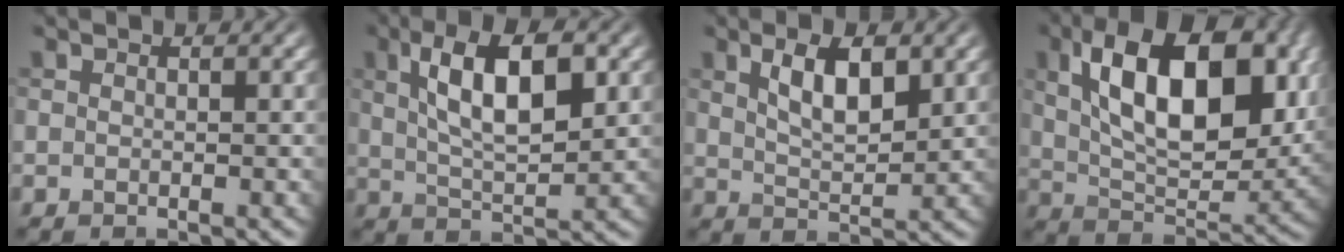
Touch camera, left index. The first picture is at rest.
{"total": 8.1, "force": [2.5, 3.0, 7.1], "torque": [-0.119, 0.009, 0.042]}
{"total": 4.7, "force": [1.9, 1.8, 3.8], "torque": [-0.074, 0.002, 0.037]}
{"total": 12.8, "force": [3.7, 6.7, 10.3], "torque": [-0.152, 0.003, 0.063]}